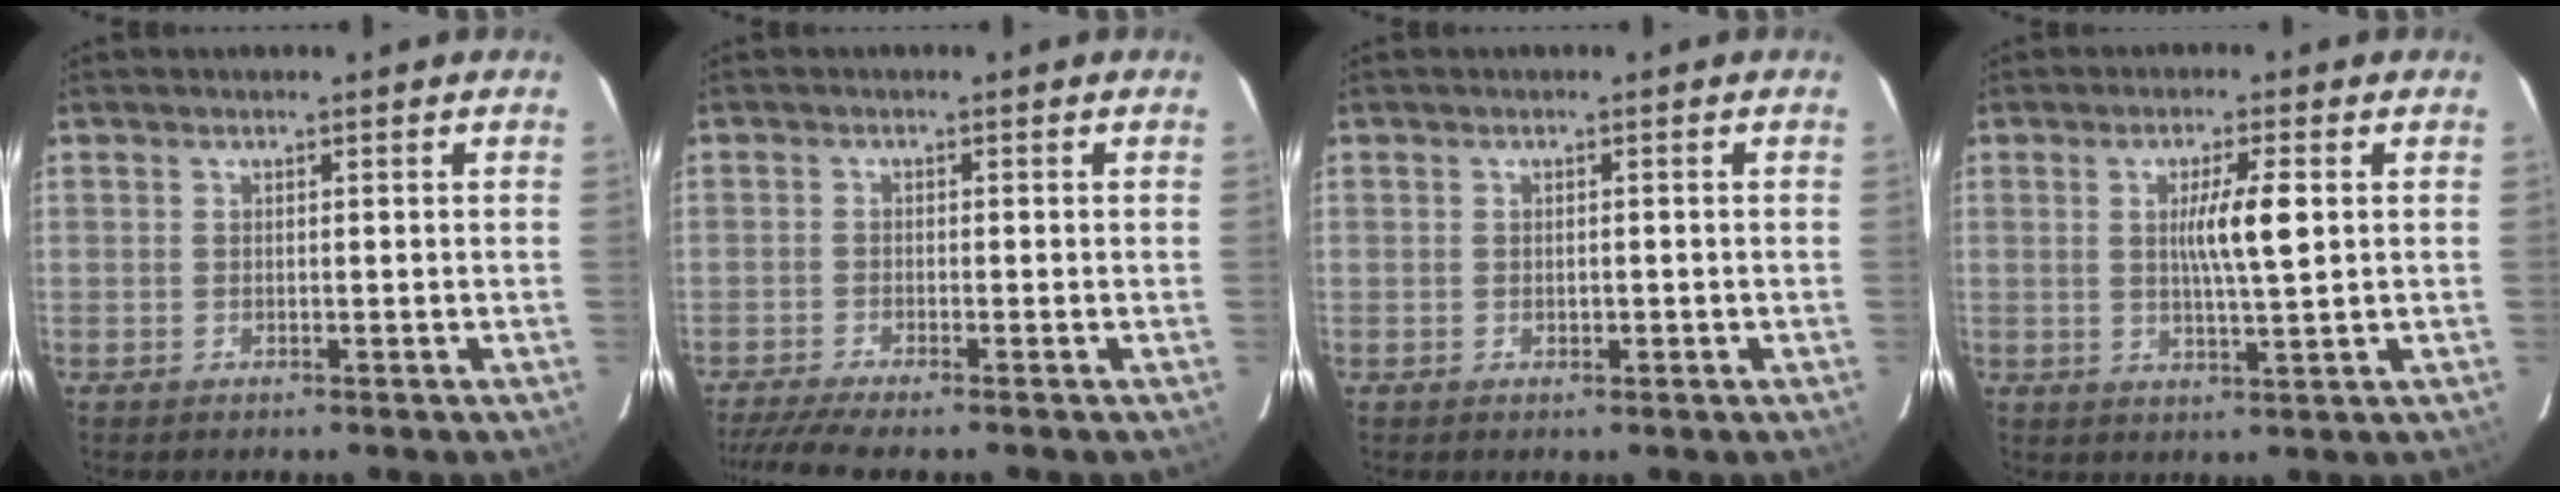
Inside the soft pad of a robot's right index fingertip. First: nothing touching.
{"total": 5.7, "force": [-4.8, -0.4, 3.0], "torque": [-0.051, -0.014, -0.082]}
{"total": 0.9, "force": [-0.2, 0.6, 0.6], "torque": [-0.013, 0.001, 0.001]}
{"total": 6.1, "force": [1.0, 0.1, 6.0], "torque": [-0.106, -0.003, 0.017]}